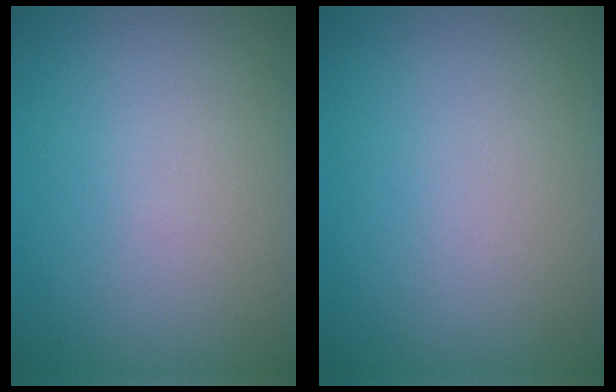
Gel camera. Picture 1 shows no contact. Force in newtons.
{"total": 0.0}